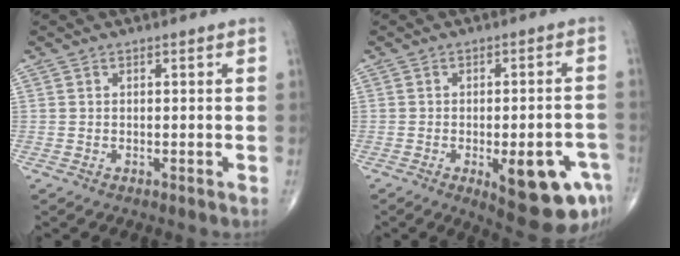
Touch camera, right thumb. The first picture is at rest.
{"total": 13.8, "force": [-5.6, 4.7, 11.7], "torque": [-0.112, 0.017, -0.059]}